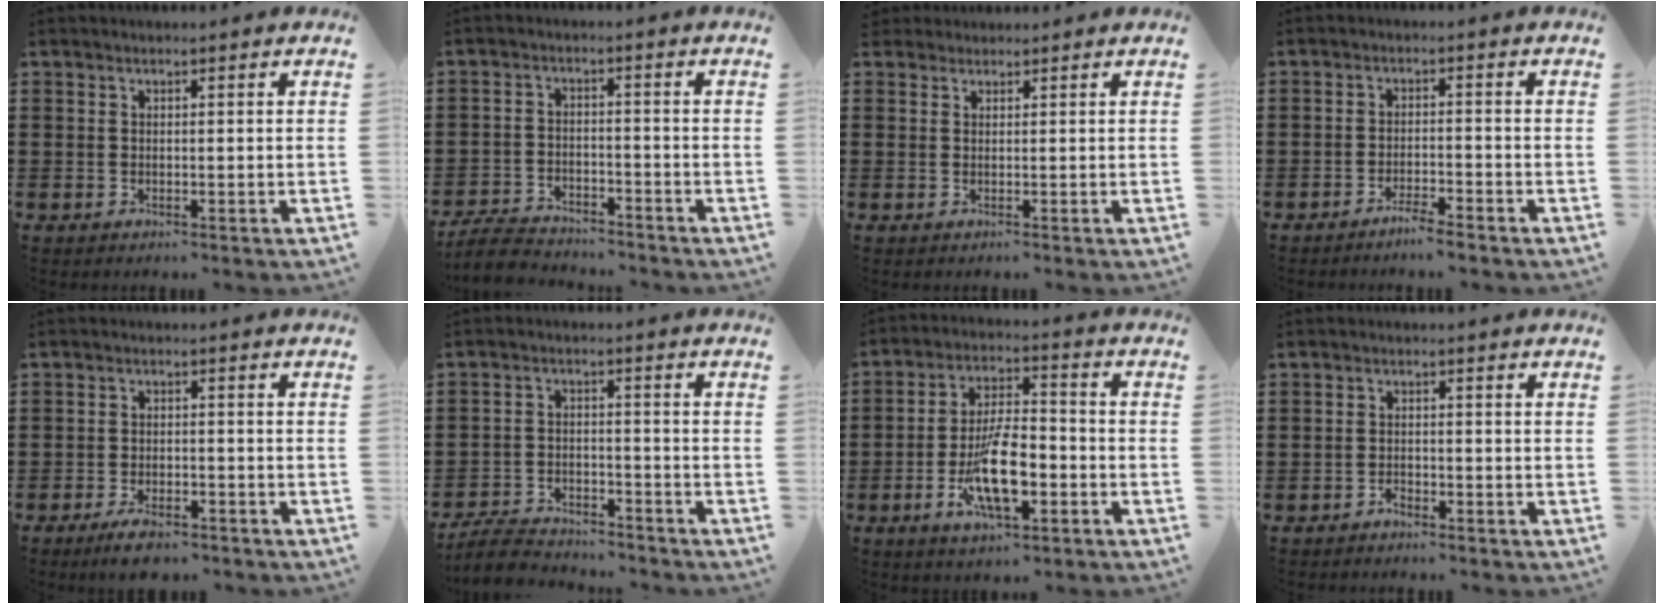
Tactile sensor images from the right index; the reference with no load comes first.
{"total": 5.3, "force": [-5.1, 1.0, 1.0], "torque": [-0.035, 0.003, -0.107]}
{"total": 1.3, "force": [1.0, 0.7, -0.2], "torque": [0.002, 0.005, 0.021]}
{"total": 2.7, "force": [-2.5, -0.2, 1.0], "torque": [-0.018, 0.004, -0.048]}
{"total": 3.2, "force": [-2.8, 0.7, 1.4], "torque": [-0.024, 0.009, -0.055]}
{"total": 5.4, "force": [-5.2, 1.0, 1.1], "torque": [-0.036, 0.004, -0.107]}
{"total": 11.2, "force": [-3.8, 4.2, 9.7], "torque": [-0.193, -0.002, -0.066]}
{"total": 1.3, "force": [-1.2, 0.4, 0.3], "torque": [-0.009, 0.002, -0.025]}